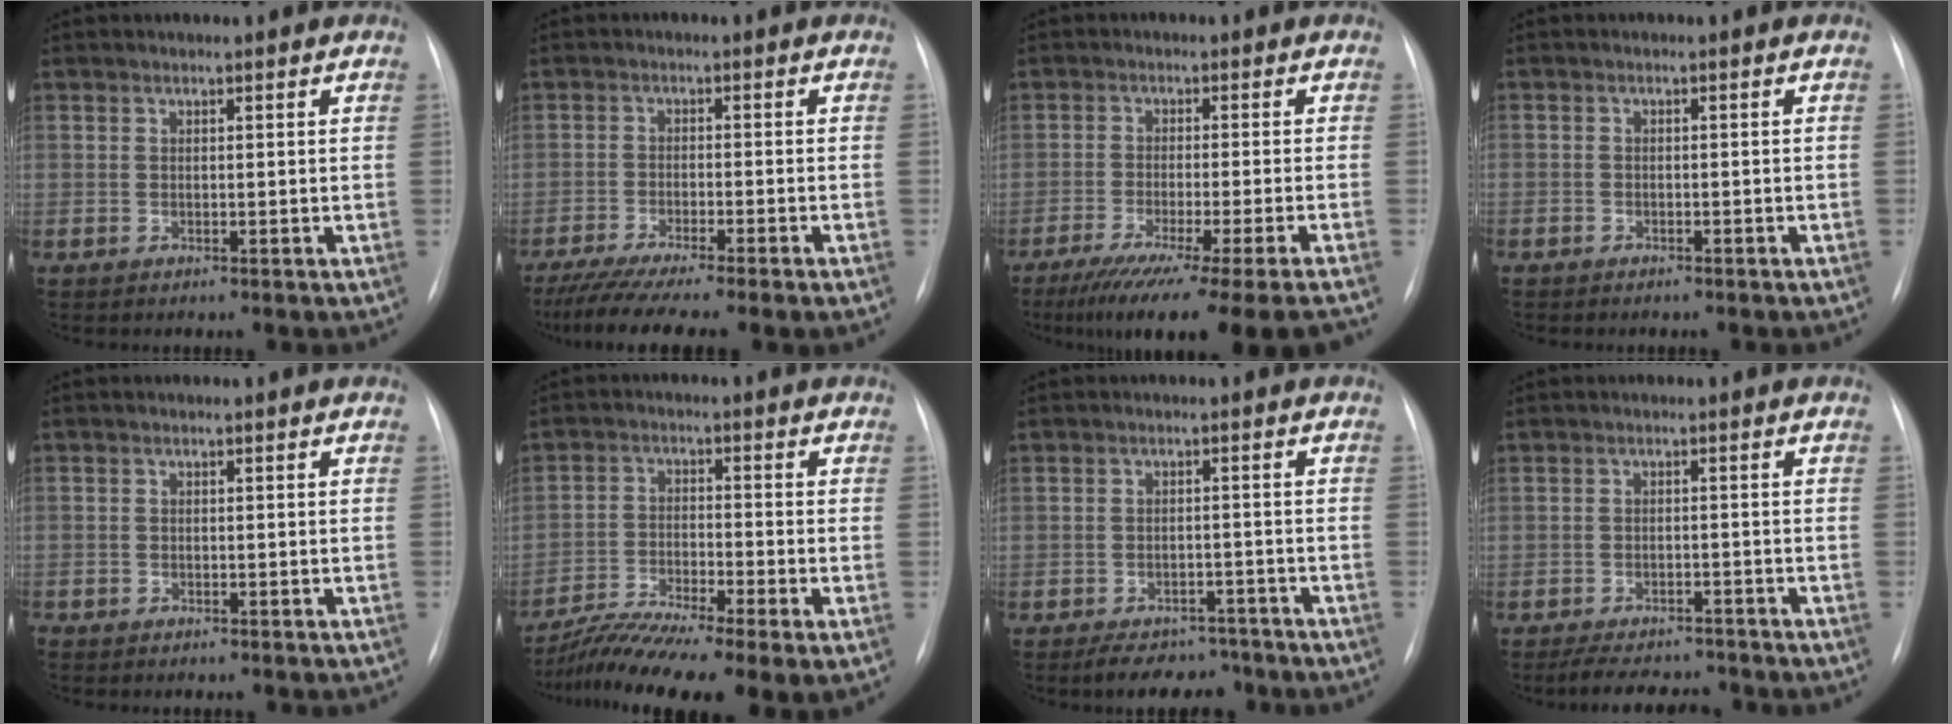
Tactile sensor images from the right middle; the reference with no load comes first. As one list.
[{"total": 11.0, "force": [-8.8, -0.2, 6.5], "torque": [-0.088, -0.027, -0.136]}, {"total": 17.4, "force": [-13.9, -2.0, 10.3], "torque": [-0.118, -0.060, -0.209]}, {"total": 1.9, "force": [-1.5, 1.1, 0.5], "torque": [-0.011, 0.002, -0.015]}, {"total": 1.8, "force": [-1.4, 0.9, 0.5], "torque": [-0.009, 0.000, -0.016]}, {"total": 11.2, "force": [-8.1, 0.6, 7.6], "torque": [-0.140, -0.017, -0.140]}, {"total": 6.0, "force": [-4.5, 3.2, 2.3], "torque": [-0.020, 0.008, -0.060]}, {"total": 8.1, "force": [-7.3, 2.4, 2.7], "torque": [-0.041, 0.000, -0.102]}]